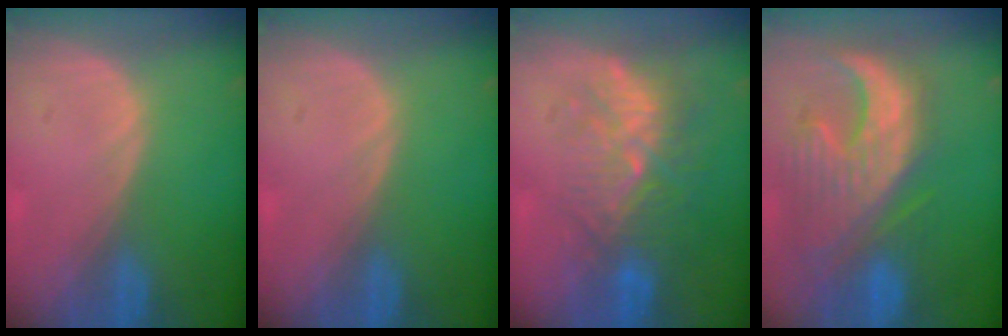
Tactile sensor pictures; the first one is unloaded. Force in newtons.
{"total": 0.0}
{"total": 9.1, "press": 8.4, "slide": 3.4}
{"total": 12.6, "press": 11.2, "slide": 5.8}